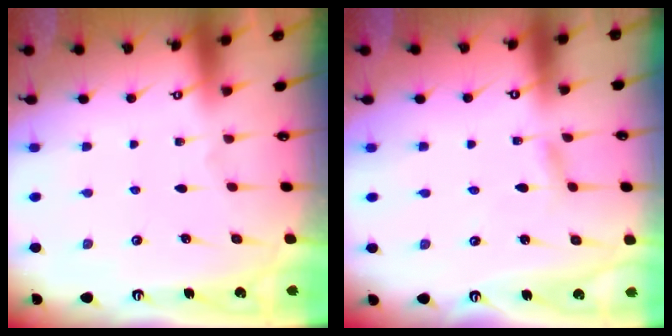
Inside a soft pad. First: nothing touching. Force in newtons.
{"total": 2.7, "press": 2.7, "slide": 0.4}